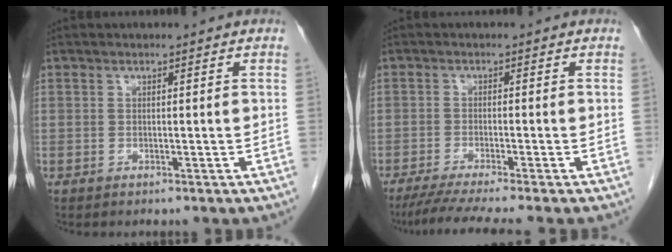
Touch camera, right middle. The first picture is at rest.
{"total": 7.5, "force": [-6.2, -1.1, 4.1], "torque": [-0.056, -0.022, -0.100]}